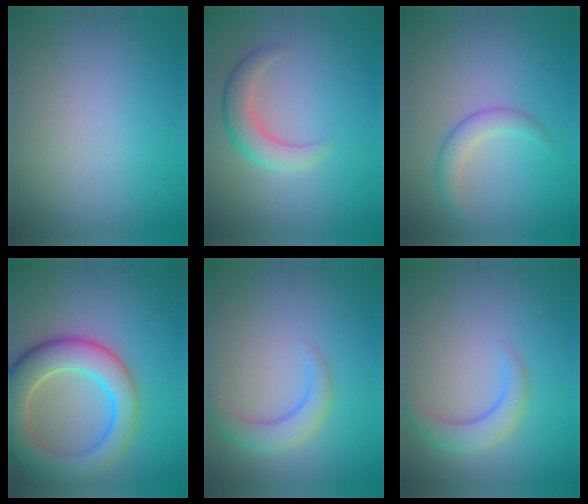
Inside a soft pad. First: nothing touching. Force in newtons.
{"total": 3.3, "press": 3.3, "slide": 0.1}
{"total": 2.3, "press": 2.3, "slide": 0.0}
{"total": 8.3, "press": 8.3, "slide": 0.7}
{"total": 3.0, "press": 3.0, "slide": 0.3}
{"total": 3.0, "press": 3.0, "slide": 0.3}